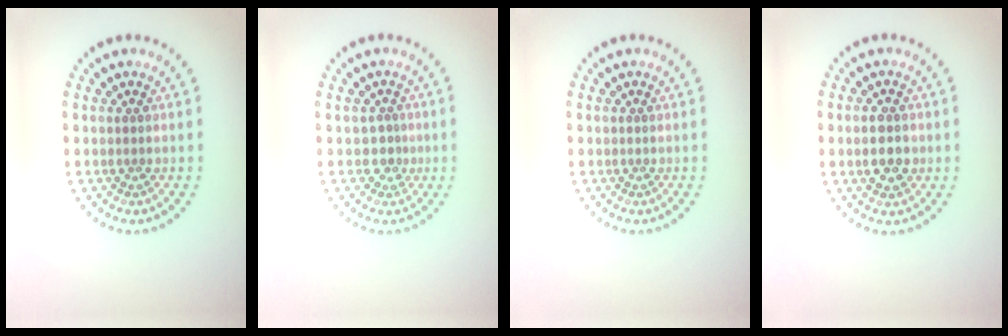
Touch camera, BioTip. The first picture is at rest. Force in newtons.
{"total": 1.7, "press": 1.2, "slide": 1.2}
{"total": 0.0}
{"total": 3.0, "press": 3.0, "slide": 0.1}